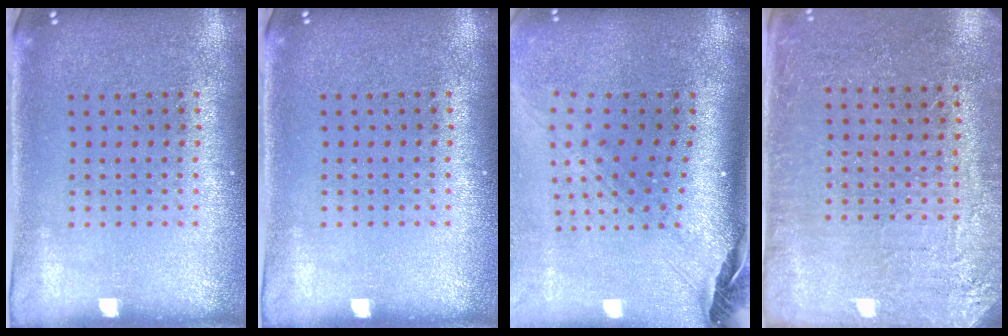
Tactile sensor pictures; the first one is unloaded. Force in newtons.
{"total": 0.0}
{"total": 3.0, "press": 2.1, "slide": 2.1}
{"total": 2.8, "press": 2.7, "slide": 0.6}